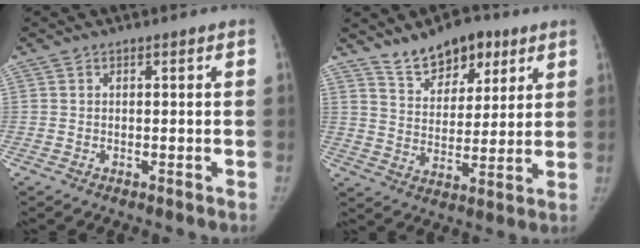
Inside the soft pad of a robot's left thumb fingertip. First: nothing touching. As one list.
[{"total": 11.6, "force": [7.9, 6.3, 5.5], "torque": [-0.051, -0.041, 0.134]}]